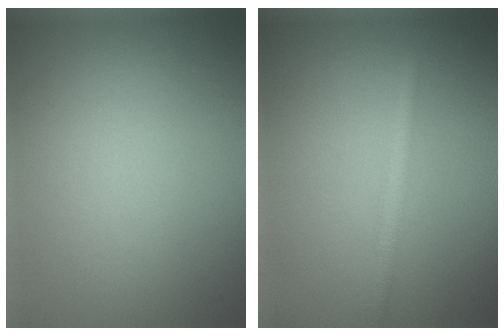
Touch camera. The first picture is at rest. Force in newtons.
{"total": 1.8, "press": 1.8, "slide": 0.1}